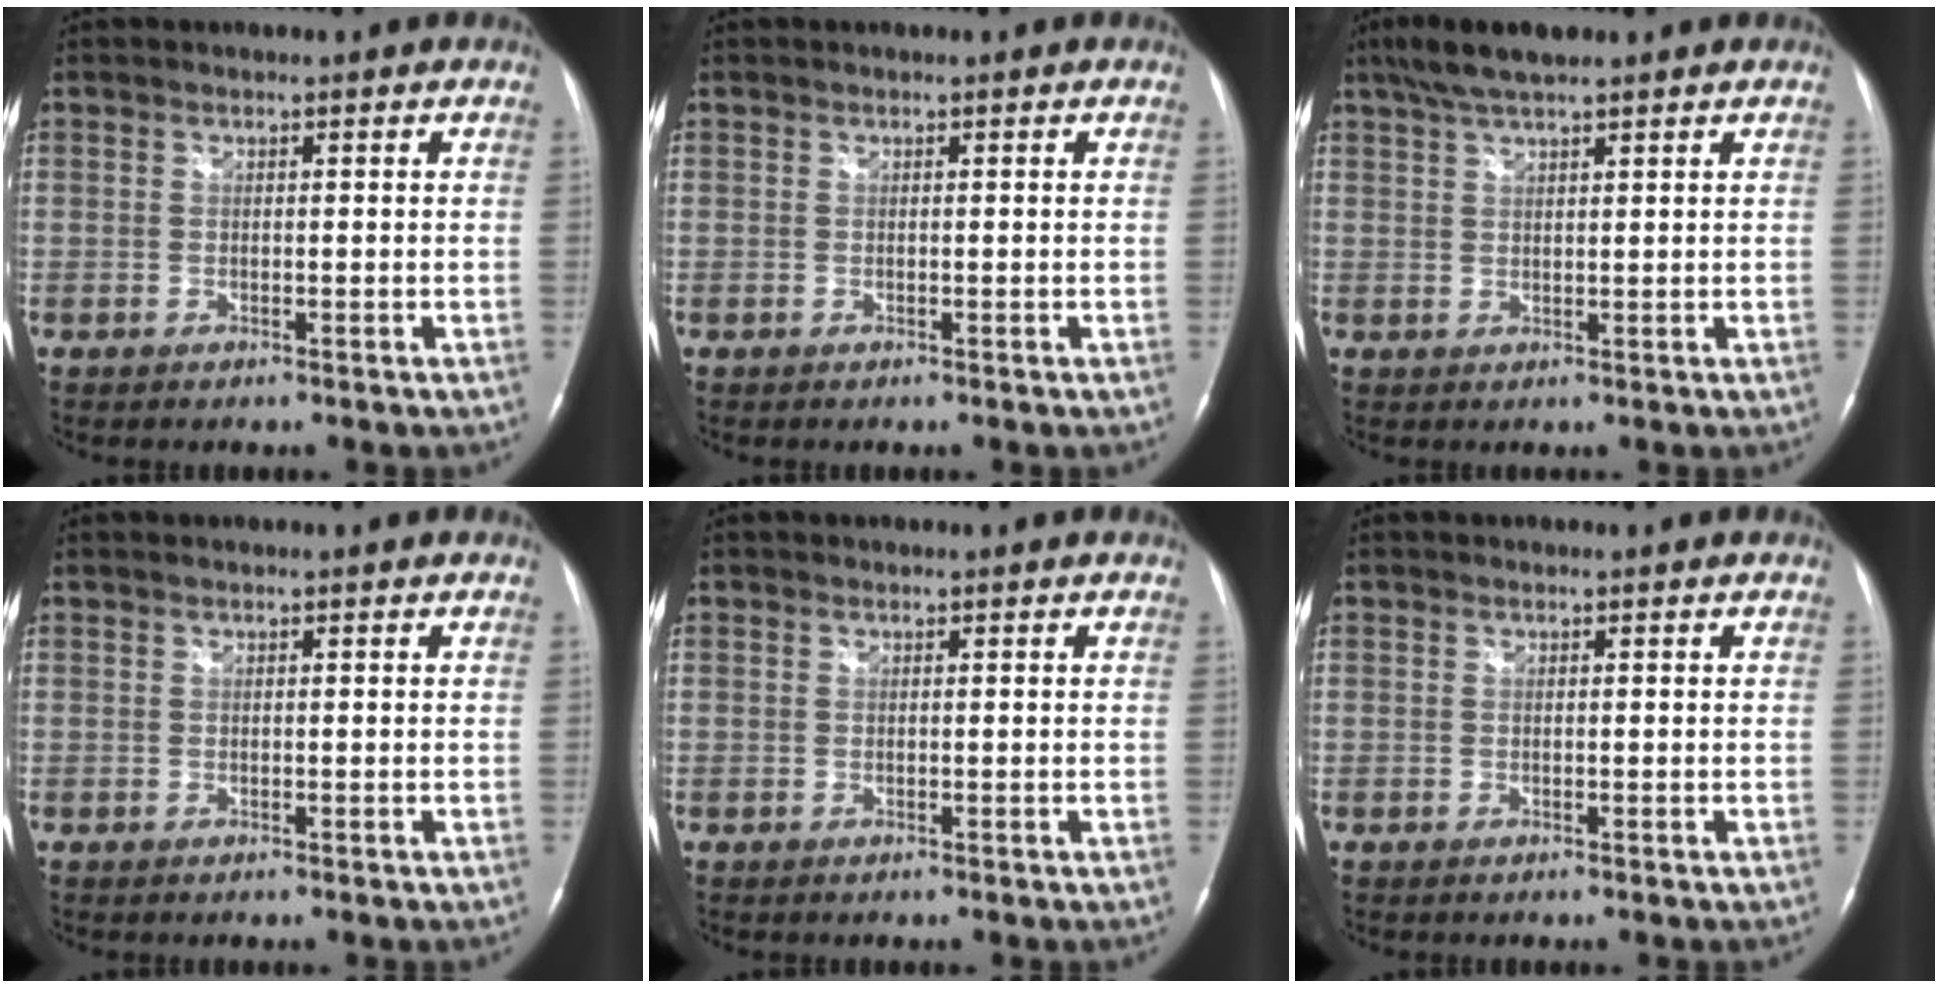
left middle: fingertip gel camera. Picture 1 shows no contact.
{"total": 0.0}
{"total": 5.9, "force": [4.6, 0.8, 3.6], "torque": [-0.072, 0.022, 0.085]}
{"total": 0.0}
{"total": 0.0}
{"total": 0.0}